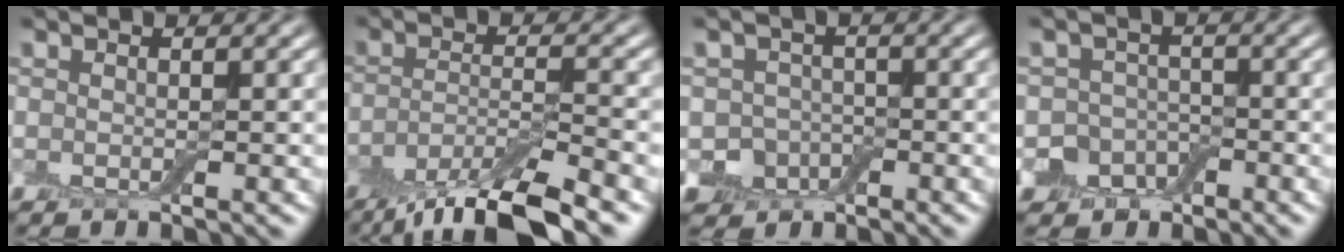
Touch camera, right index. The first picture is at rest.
{"total": 8.0, "force": [-5.4, 2.1, 5.5], "torque": [-0.086, -0.008, -0.103]}
{"total": 2.8, "force": [-1.1, 2.4, 1.0], "torque": [-0.011, -0.002, -0.023]}
{"total": 3.6, "force": [-2.0, 2.8, 1.0], "torque": [-0.009, 0.007, -0.038]}